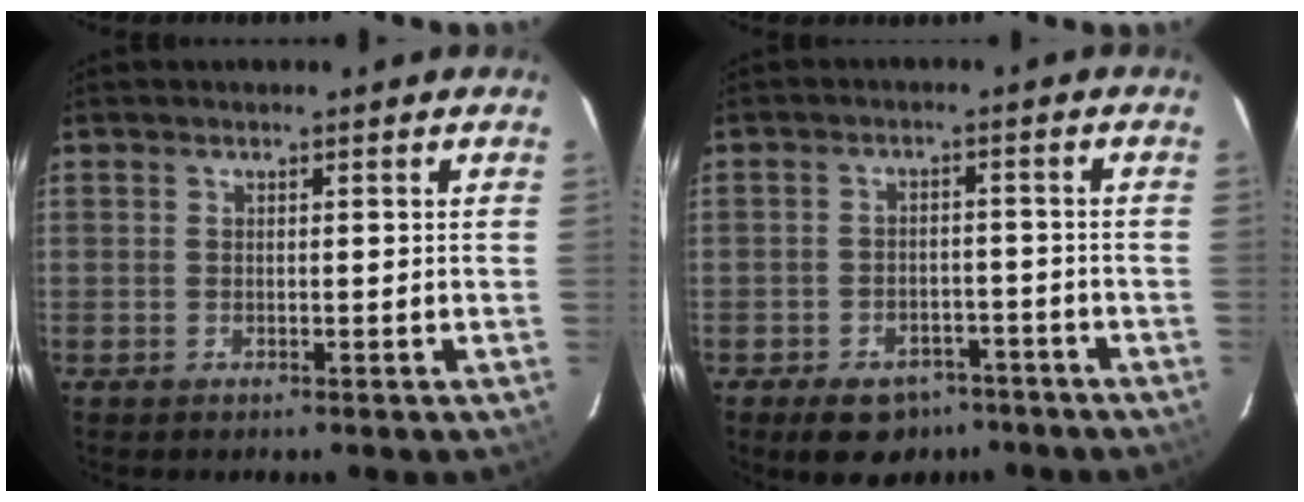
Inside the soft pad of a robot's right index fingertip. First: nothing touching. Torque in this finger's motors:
{"motor_torque": [0.32, -0.33, 0.22, 0.02]}